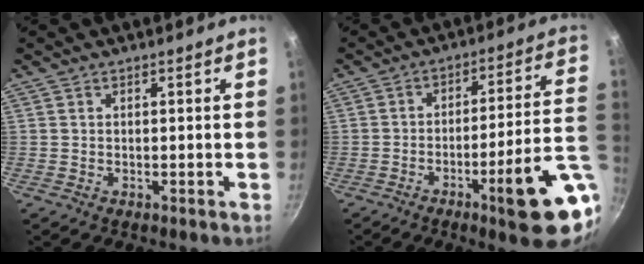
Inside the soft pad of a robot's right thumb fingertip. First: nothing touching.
{"total": 17.8, "force": [-6.1, 2.9, 16.5], "torque": [-0.199, 0.028, -0.082]}